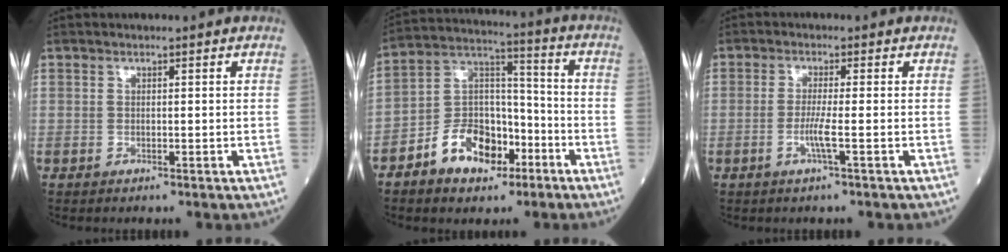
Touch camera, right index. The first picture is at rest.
{"total": 11.7, "force": [-6.2, 7.0, 7.0], "torque": [-0.140, 0.027, -0.107]}
{"total": 2.9, "force": [-1.0, -0.6, 2.6], "torque": [-0.060, -0.005, -0.022]}